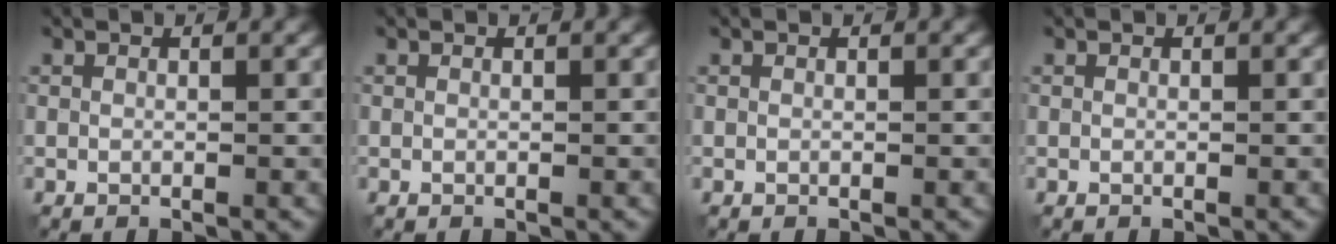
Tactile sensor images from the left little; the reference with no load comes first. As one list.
[{"total": 0.0}, {"total": 0.0}, {"total": 0.0}]